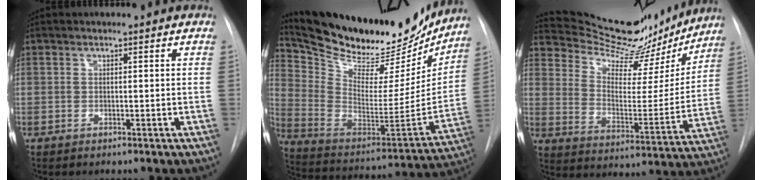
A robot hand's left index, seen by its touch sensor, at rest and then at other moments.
{"total": 26.3, "force": [23.1, 7.5, 10.0], "torque": [-0.175, -0.046, 0.345]}
{"total": 21.0, "force": [19.5, 5.1, 6.0], "torque": [-0.090, -0.029, 0.277]}